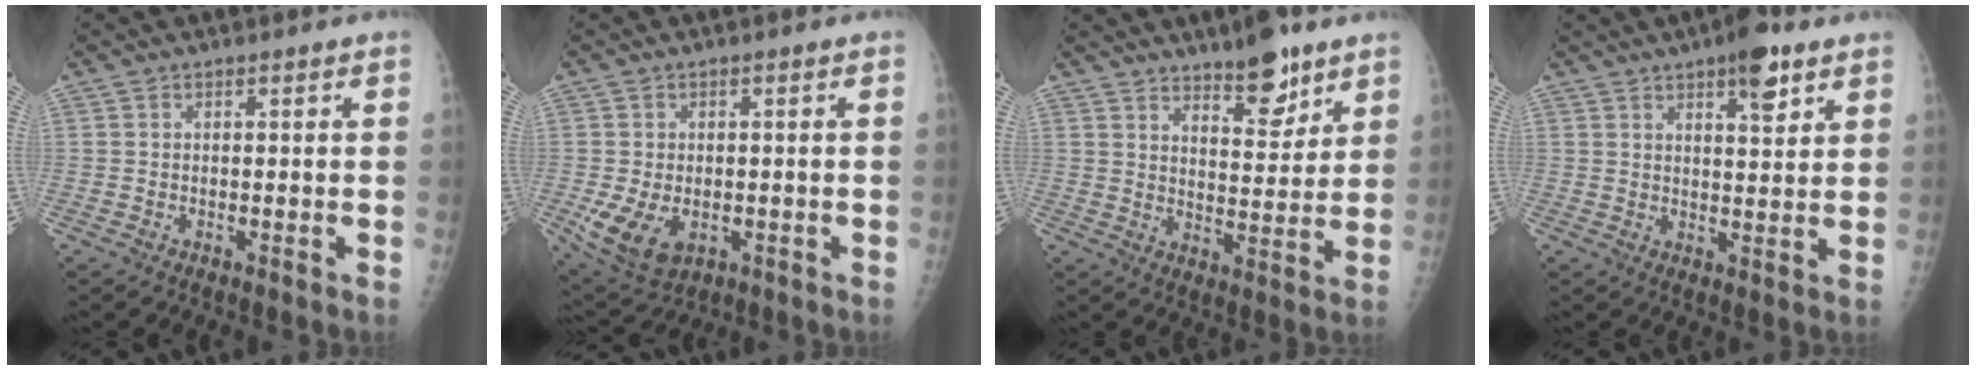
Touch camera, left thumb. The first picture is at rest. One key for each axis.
{"total": 8.6, "fx": -2.2, "fy": 5.7, "fz": 6.0, "tx": -0.105, "ty": -0.003, "tz": -0.023}
{"total": 9.9, "fx": 6.9, "fy": 3.4, "fz": 6.2, "tx": -0.067, "ty": -0.048, "tz": 0.108}
{"total": 7.3, "fx": 4.3, "fy": 2.4, "fz": 5.4, "tx": -0.064, "ty": -0.020, "tz": 0.059}